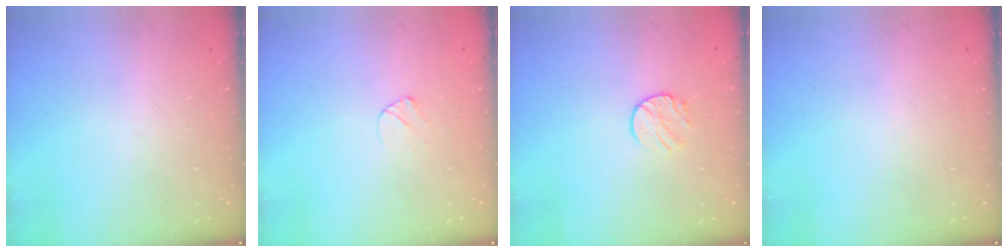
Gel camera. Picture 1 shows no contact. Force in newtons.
{"total": 3.0, "press": 3.0, "slide": 0.3}
{"total": 8.0, "press": 8.0, "slide": 0.8}
{"total": 0.0}